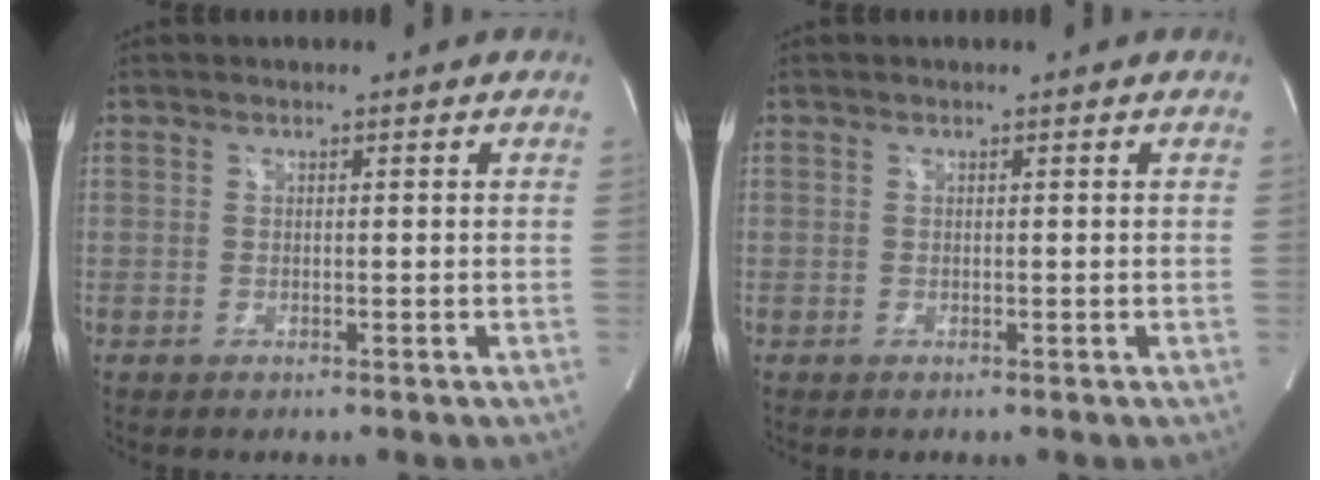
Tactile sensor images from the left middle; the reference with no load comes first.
{"total": 0.0}